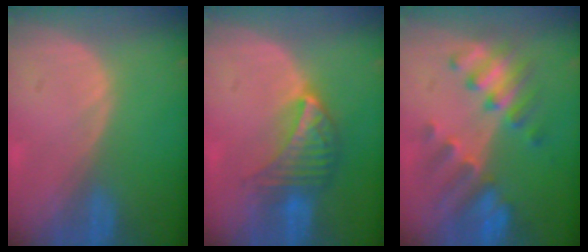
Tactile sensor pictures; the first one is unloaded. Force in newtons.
{"total": 7.0, "press": 6.2, "slide": 3.3}
{"total": 7.8, "press": 7.7, "slide": 0.8}